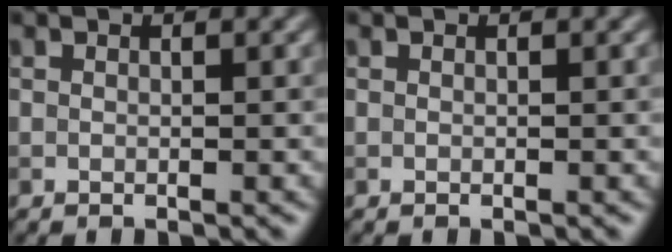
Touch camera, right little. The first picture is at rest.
{"total": 0.0}